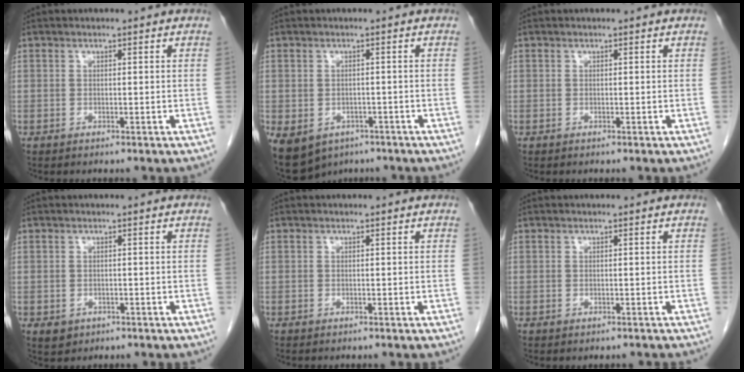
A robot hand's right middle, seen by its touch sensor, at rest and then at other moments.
{"total": 15.4, "force": [-7.7, 11.8, 6.3], "torque": [-0.183, -0.009, -0.090]}
{"total": 0.0}
{"total": 1.9, "force": [-0.7, 1.6, 0.6], "torque": [-0.010, 0.002, -0.001]}
{"total": 0.0}
{"total": 0.0}